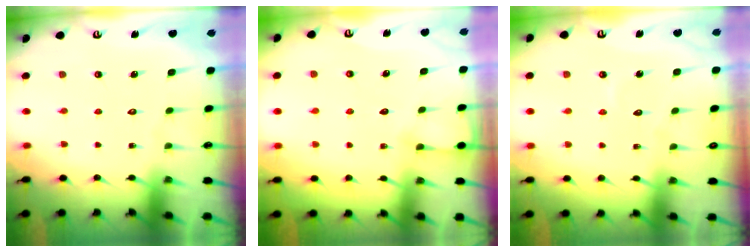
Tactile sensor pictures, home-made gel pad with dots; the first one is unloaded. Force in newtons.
{"total": 5.7, "press": 5.6, "slide": 0.7}
{"total": 3.7, "press": 3.7, "slide": 0.4}